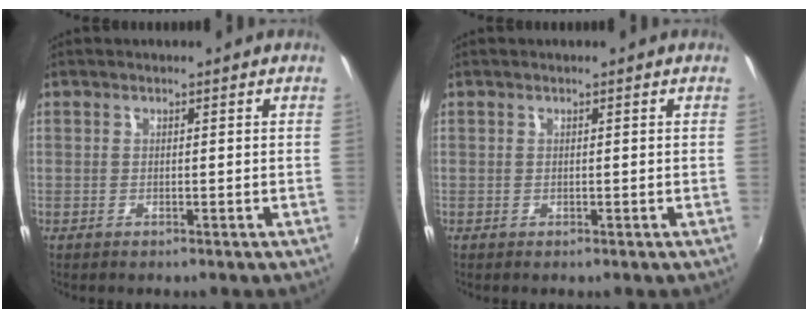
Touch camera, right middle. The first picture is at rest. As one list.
[{"total": 0.0}]